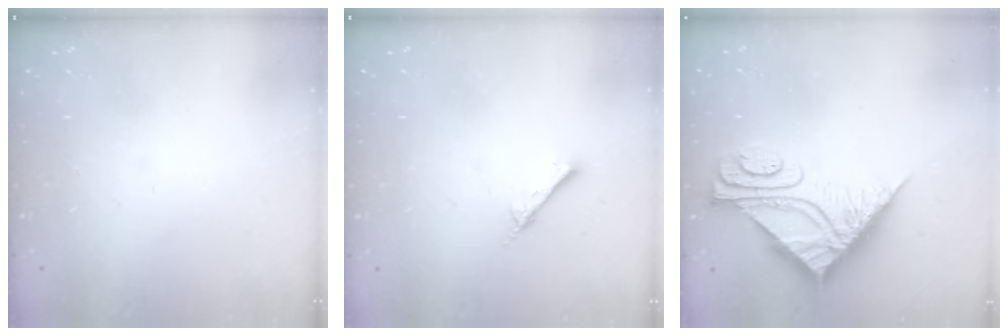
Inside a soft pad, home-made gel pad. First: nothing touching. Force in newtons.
{"total": 1.5, "press": 1.4, "slide": 0.2}
{"total": 11.3, "press": 11.2, "slide": 1.2}